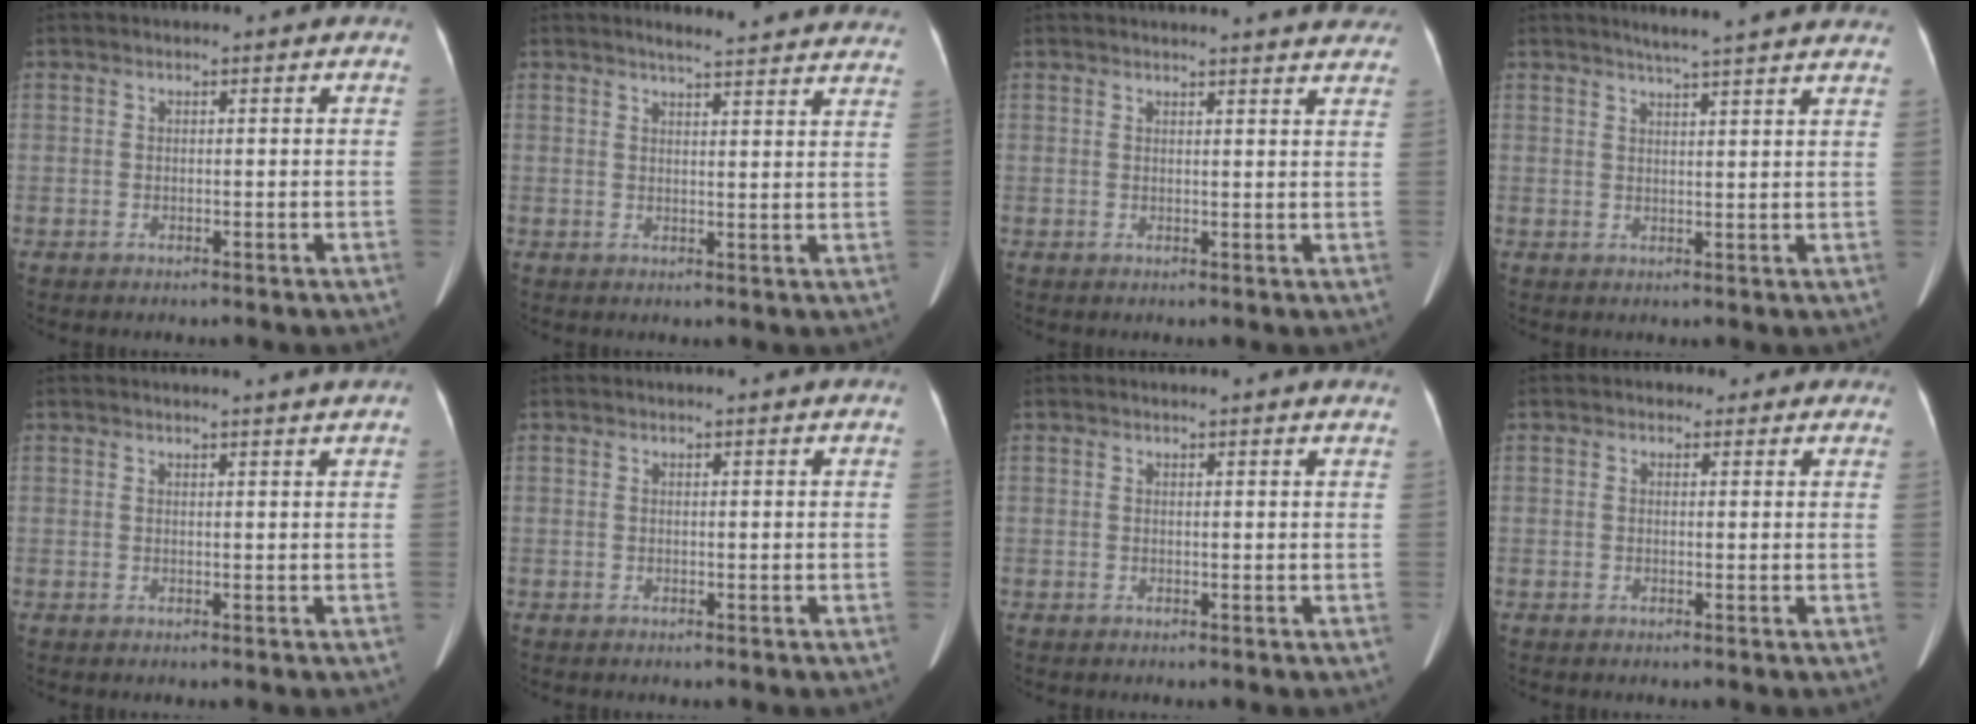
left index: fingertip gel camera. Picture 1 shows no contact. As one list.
[{"total": 16.1, "force": [15.3, 1.3, 4.9], "torque": [-0.053, -0.020, 0.167]}, {"total": 11.3, "force": [10.8, 1.1, 3.4], "torque": [-0.028, -0.013, 0.102]}, {"total": 12.1, "force": [10.9, 0.1, 5.3], "torque": [-0.073, 0.008, 0.123]}, {"total": 4.0, "force": [3.6, -0.7, 1.5], "torque": [-0.019, 0.007, 0.034]}, {"total": 1.8, "force": [1.7, -0.3, 0.5], "torque": [-0.012, 0.008, 0.018]}, {"total": 5.7, "force": [5.4, 0.1, 1.9], "torque": [-0.021, 0.009, 0.043]}, {"total": 2.9, "force": [2.1, 2.0, 0.4], "torque": [0.008, 0.009, 0.019]}]